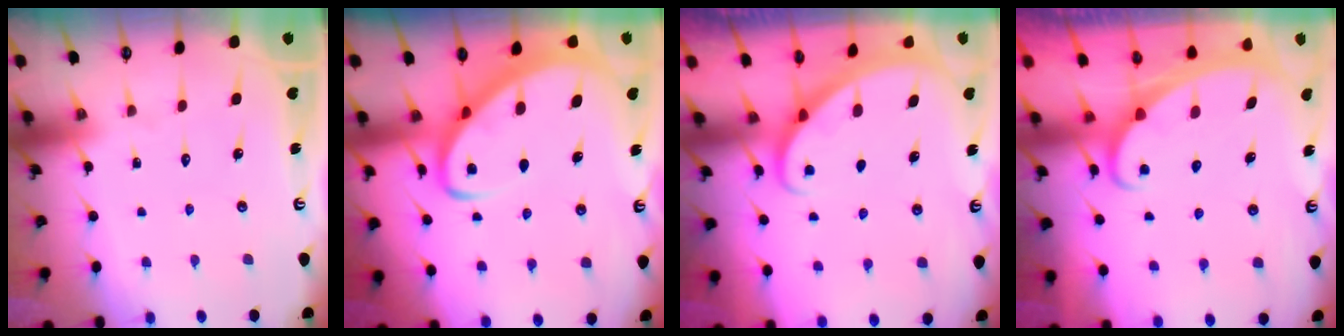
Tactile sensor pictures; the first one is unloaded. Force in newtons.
{"total": 5.1, "press": 5.0, "slide": 0.6}
{"total": 2.1, "press": 2.1, "slide": 0.1}
{"total": 1.9, "press": 1.9, "slide": 0.1}